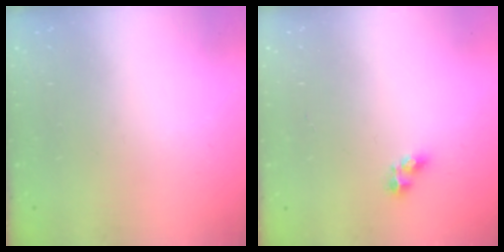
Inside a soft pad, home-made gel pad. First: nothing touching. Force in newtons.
{"total": 5.1, "press": 5.0, "slide": 0.4}